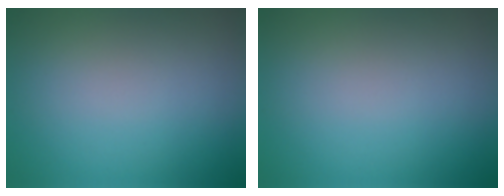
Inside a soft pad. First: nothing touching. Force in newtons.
{"total": 0.0}